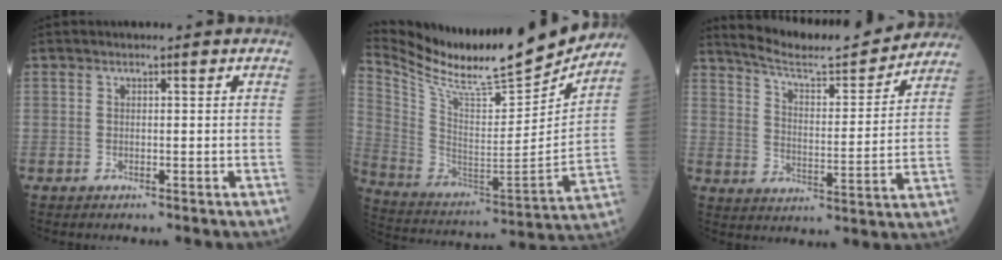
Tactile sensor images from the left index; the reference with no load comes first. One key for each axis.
{"total": 24.0, "fx": 22.0, "fy": 1.8, "fz": 9.3, "tx": -0.186, "ty": -0.061, "tz": 0.353}
{"total": 18.0, "fx": 17.0, "fy": 1.6, "fz": 5.9, "tx": -0.099, "ty": -0.017, "tz": 0.242}